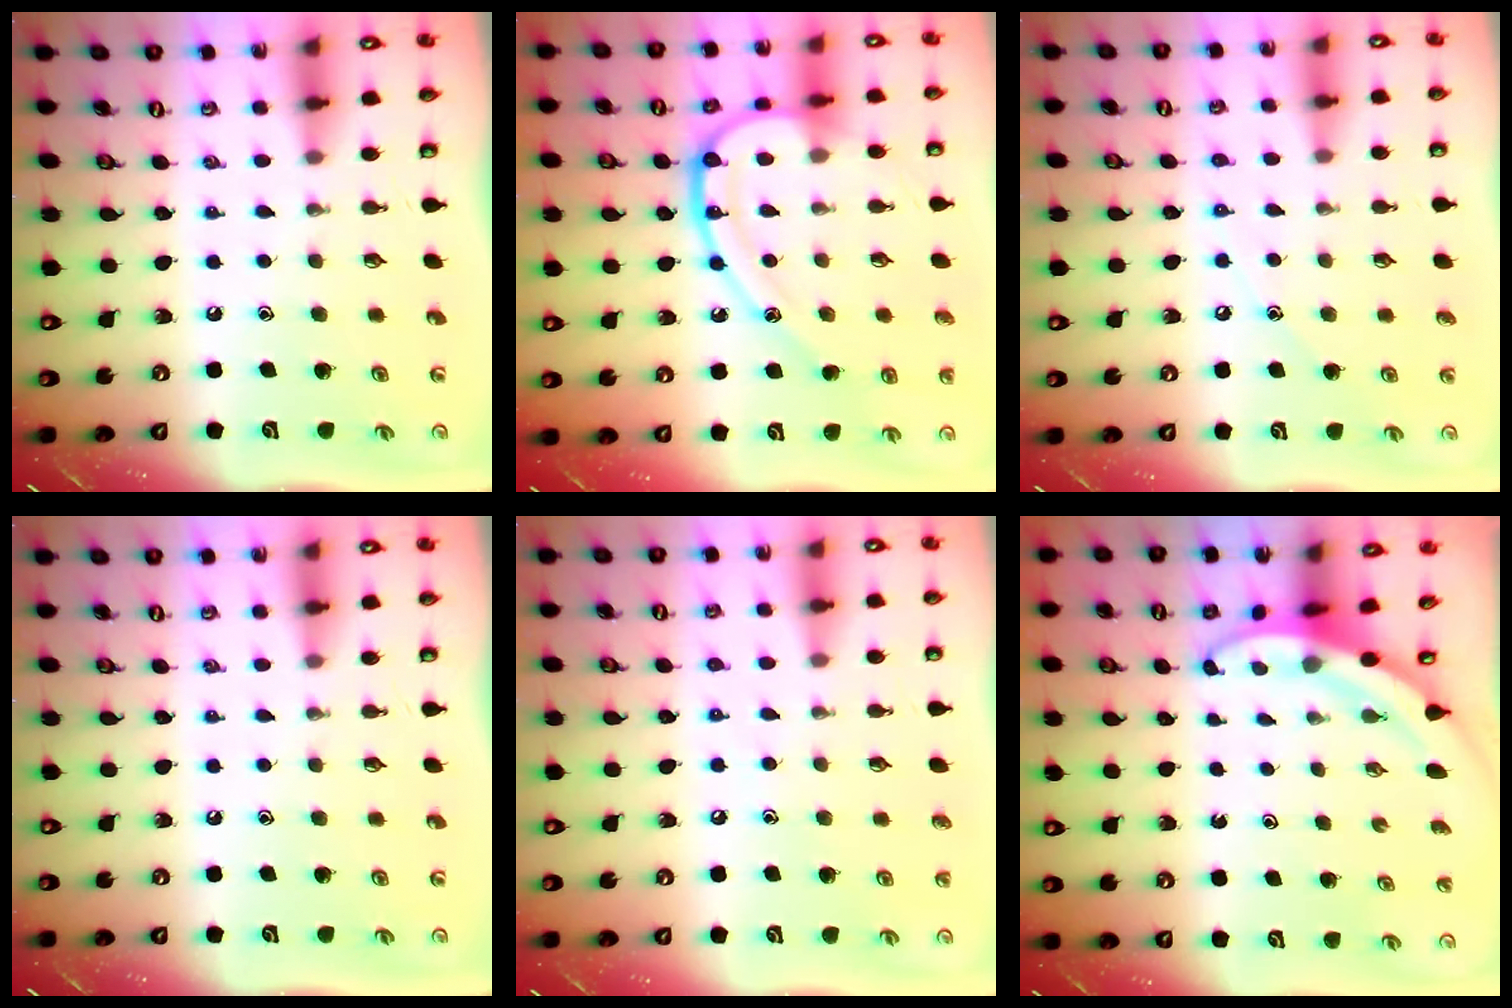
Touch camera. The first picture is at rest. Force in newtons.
{"total": 16.9, "press": 16.8, "slide": 1.3}
{"total": 5.7, "press": 5.7, "slide": 0.6}
{"total": 0.0}
{"total": 5.2, "press": 5.1, "slide": 0.6}
{"total": 3.2, "press": 3.2, "slide": 0.1}